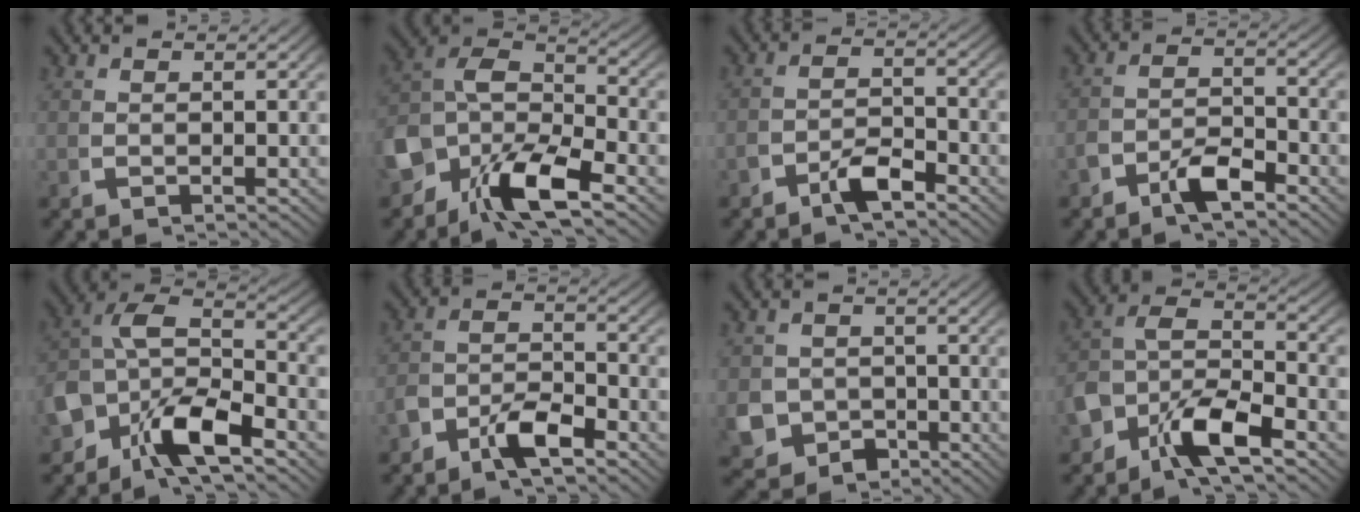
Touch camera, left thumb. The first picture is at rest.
{"total": 12.4, "force": [-1.7, 9.5, 7.8], "torque": [-0.190, -0.041, -0.029]}
{"total": 2.8, "force": [-1.8, 1.4, 1.7], "torque": [-0.029, -0.007, -0.034]}
{"total": 3.2, "force": [-1.9, 1.8, 1.9], "torque": [-0.037, -0.009, -0.036]}
{"total": 10.5, "force": [-1.0, 7.8, 6.9], "torque": [-0.165, -0.030, -0.018]}
{"total": 3.9, "force": [-1.9, 2.3, 2.4], "torque": [-0.053, -0.014, -0.037]}
{"total": 7.4, "force": [-3.3, 6.0, 2.7], "torque": [-0.068, -0.038, -0.045]}
{"total": 8.1, "force": [-1.3, 5.9, 5.4], "torque": [-0.132, -0.024, -0.027]}